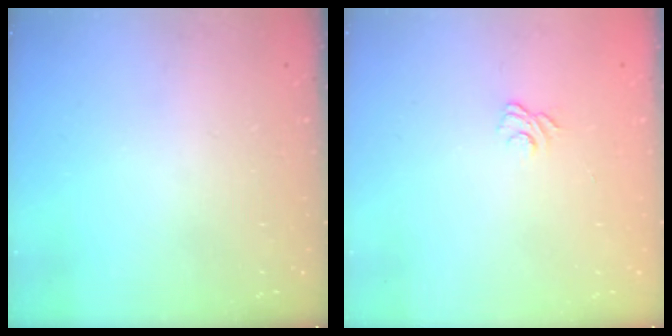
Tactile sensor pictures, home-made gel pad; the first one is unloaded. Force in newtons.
{"total": 3.1, "press": 2.8, "slide": 1.3}